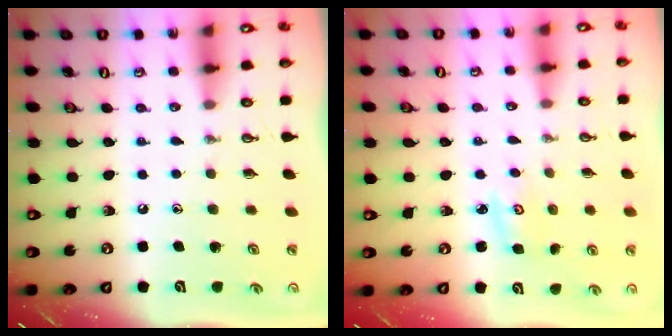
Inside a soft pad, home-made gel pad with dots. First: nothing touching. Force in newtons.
{"total": 2.3, "press": 2.3, "slide": 0.2}